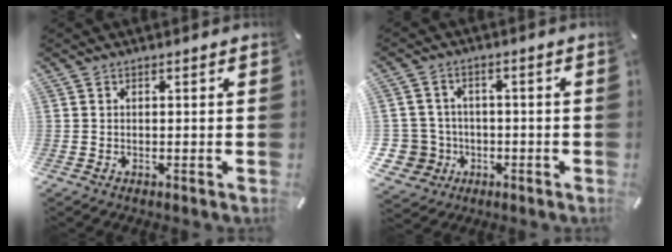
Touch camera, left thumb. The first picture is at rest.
{"total": 7.1, "force": [-1.7, 6.9, 1.1], "torque": [-0.058, 0.011, -0.028]}